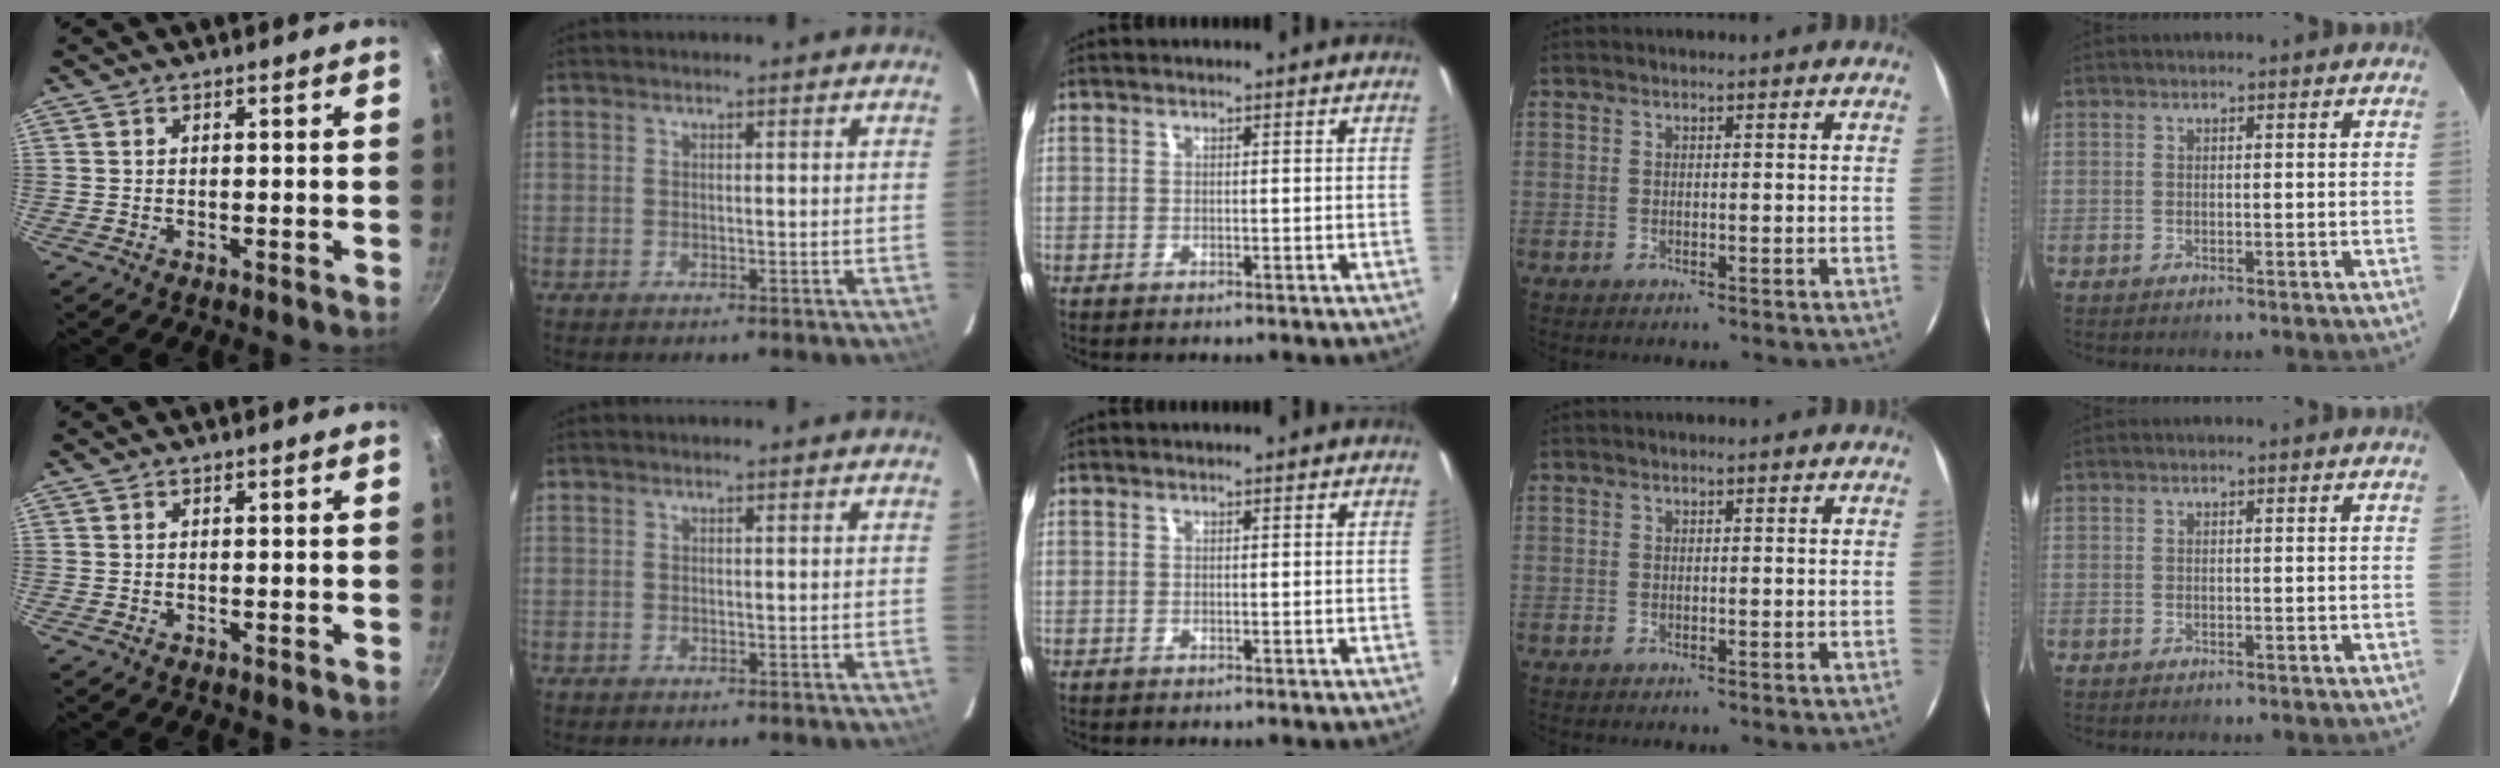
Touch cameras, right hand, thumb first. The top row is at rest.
{}